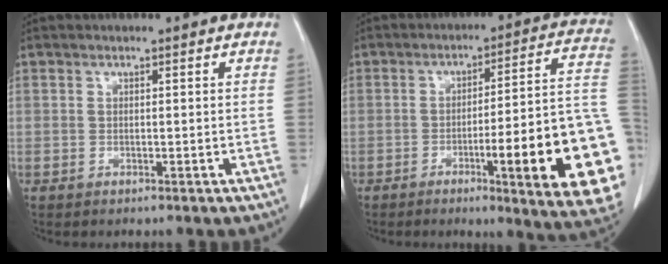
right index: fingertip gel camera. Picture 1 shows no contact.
{"total": 21.4, "force": [-6.2, 1.5, 20.4], "torque": [-0.166, 0.010, -0.075]}